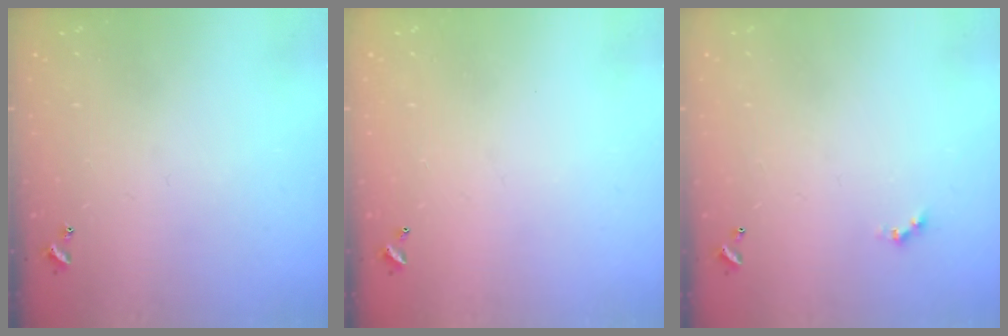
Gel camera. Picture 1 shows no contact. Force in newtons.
{"total": 2.9, "press": 2.9, "slide": 0.1}
{"total": 0.0}